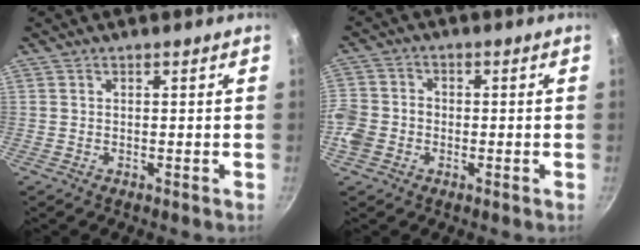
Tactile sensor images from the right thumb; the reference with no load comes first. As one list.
[{"total": 6.9, "force": [-2.0, 5.7, 3.3], "torque": [-0.067, 0.019, -0.041]}]